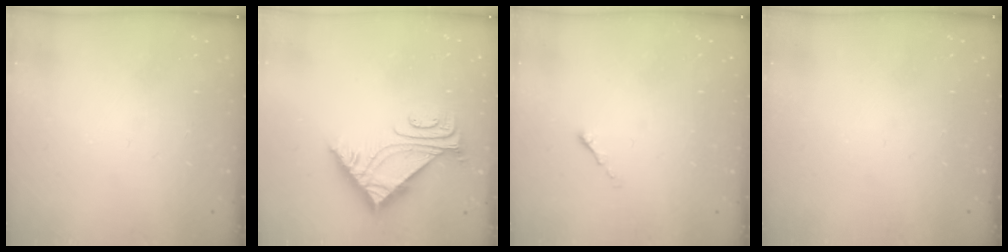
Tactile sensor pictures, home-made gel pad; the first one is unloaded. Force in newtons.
{"total": 7.0, "press": 6.9, "slide": 0.9}
{"total": 0.0}
{"total": 0.0}